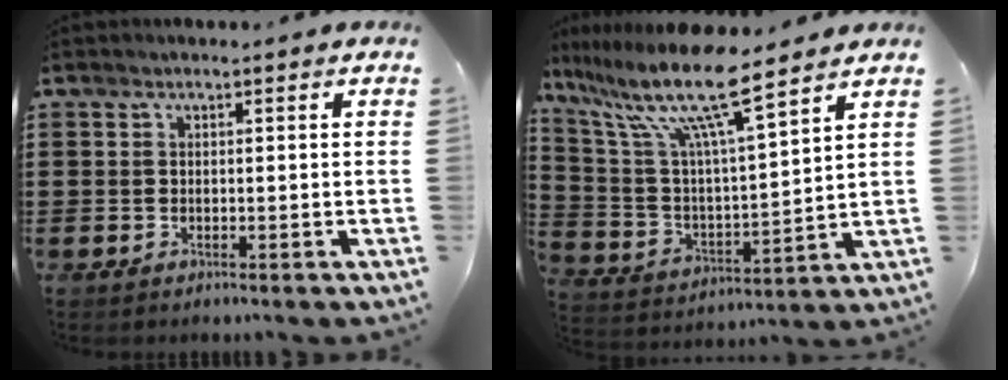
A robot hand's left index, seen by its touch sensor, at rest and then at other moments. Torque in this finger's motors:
{"motor_torque": [2.14, 0.00, 1.05, 0.21]}